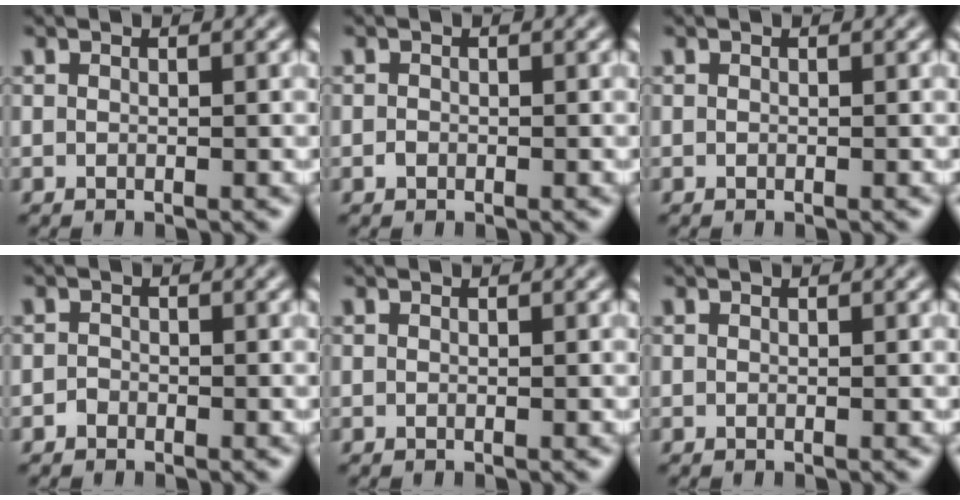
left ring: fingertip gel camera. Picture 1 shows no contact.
{"total": 0.5, "force": [-0.2, 0.4, 0.2], "torque": [-0.001, -0.003, -0.005]}
{"total": 0.0}
{"total": 0.7, "force": [-0.5, 0.5, 0.1], "torque": [0.001, -0.001, -0.009]}
{"total": 0.0}
{"total": 0.0}